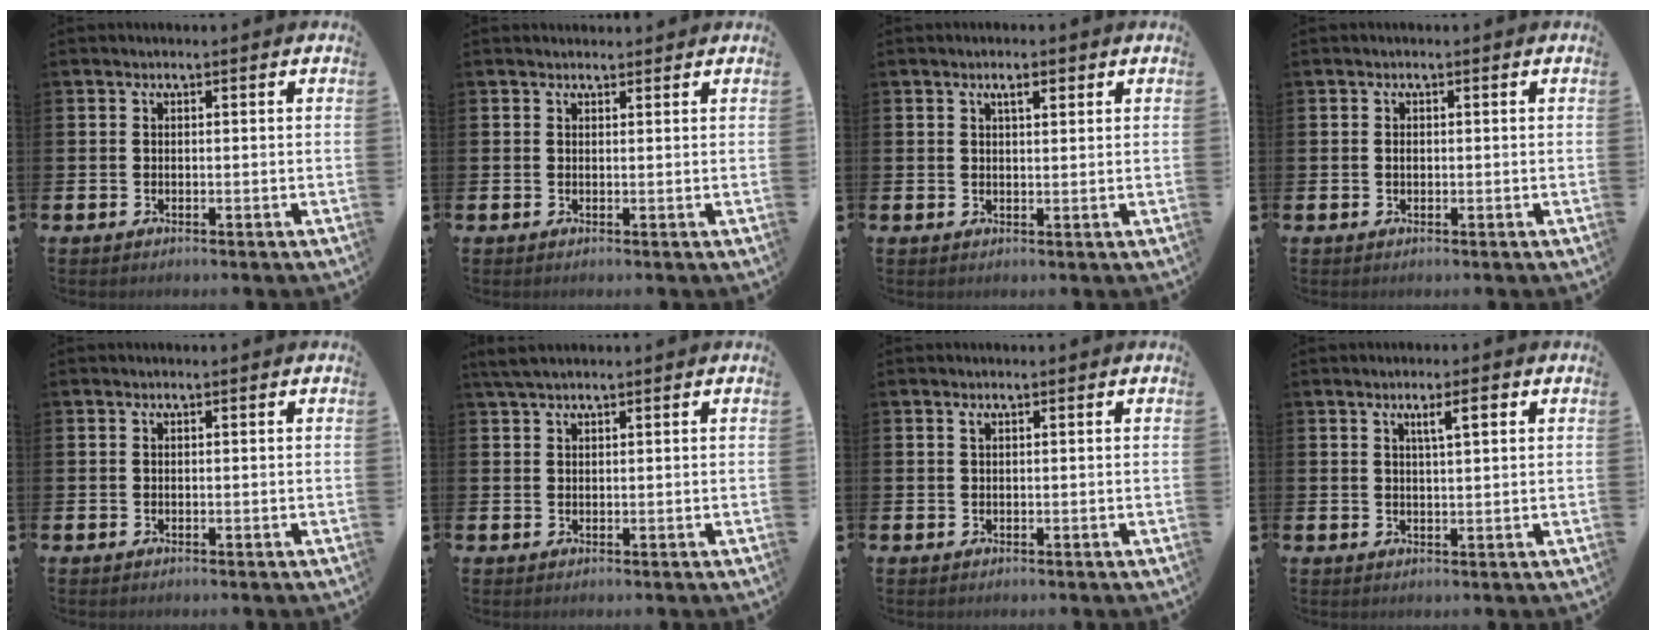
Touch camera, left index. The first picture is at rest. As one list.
[{"total": 0.8, "force": [0.8, 0.3, 0.1], "torque": [0.007, 0.000, 0.013]}, {"total": 2.3, "force": [1.4, 0.7, 1.7], "torque": [-0.017, -0.001, 0.020]}, {"total": 0.9, "force": [0.0, 0.6, 0.7], "torque": [-0.013, 0.003, -0.002]}, {"total": 0.0}, {"total": 2.3, "force": [1.9, 0.5, 1.2], "torque": [-0.034, 0.008, 0.036]}, {"total": 0.6, "force": [0.4, 0.1, 0.5], "torque": [-0.009, 0.002, 0.006]}, {"total": 3.5, "force": [2.0, 0.7, 2.8], "torque": [-0.039, -0.001, 0.028]}]